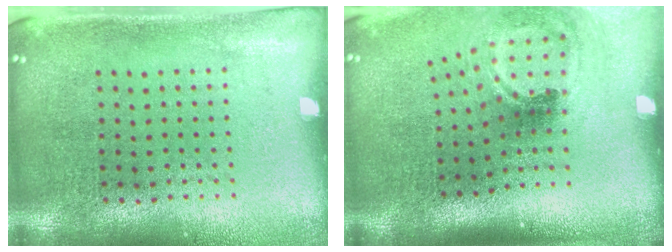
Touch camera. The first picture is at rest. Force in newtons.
{"total": 2.0, "press": 1.3, "slide": 1.5}